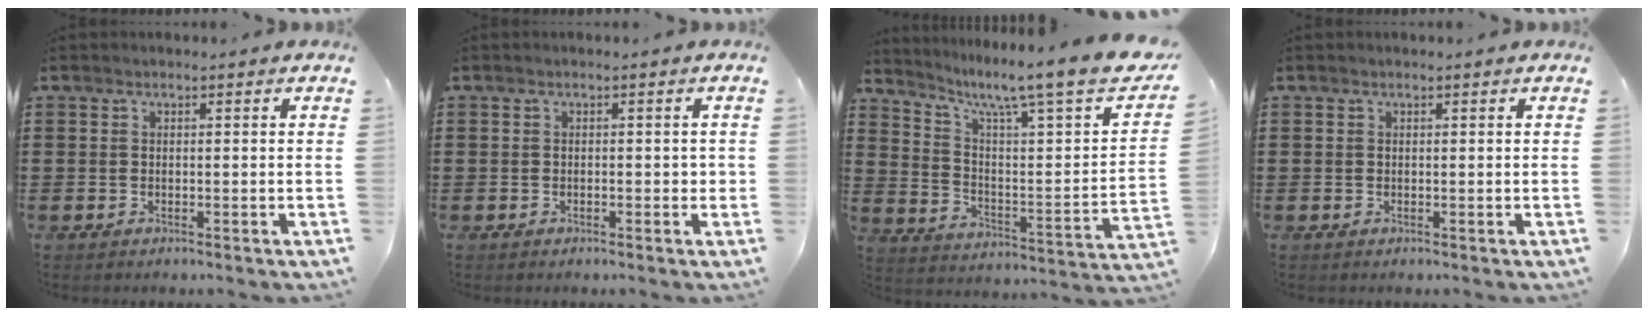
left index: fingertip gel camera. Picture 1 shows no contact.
{"total": 1.1, "force": [-0.3, 0.4, 1.0], "torque": [-0.018, 0.000, -0.005]}
{"total": 8.7, "force": [6.7, 0.2, 5.6], "torque": [-0.117, -0.061, 0.098]}
{"total": 0.0}